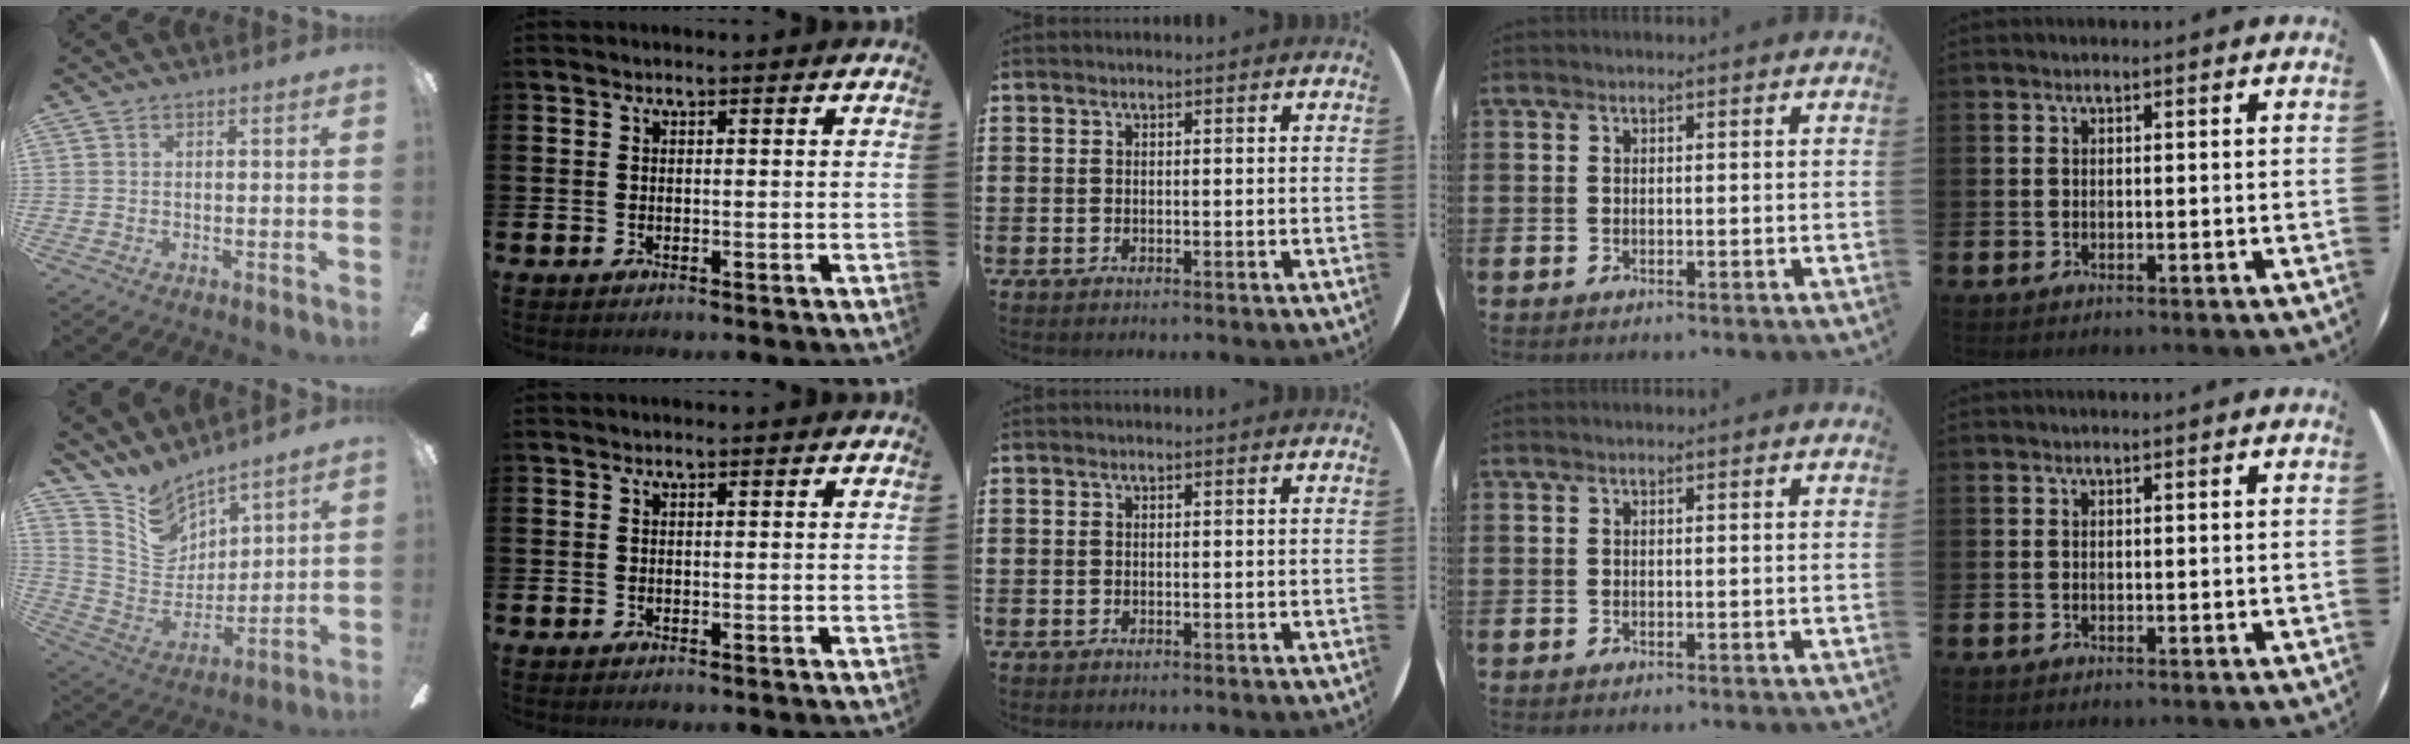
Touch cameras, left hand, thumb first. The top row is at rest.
{"thumb": {"total": 10.8, "force": [9.4, 4.8, 2.0], "torque": [-0.076, -0.077, 0.184]}}